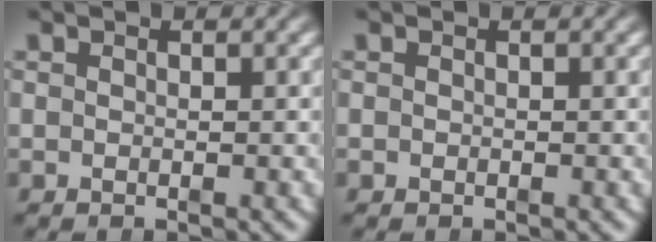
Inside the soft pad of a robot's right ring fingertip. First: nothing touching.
{"total": 0.0}